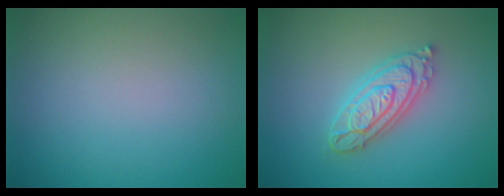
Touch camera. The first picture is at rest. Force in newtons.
{"total": 4.3, "press": 4.2, "slide": 0.6}